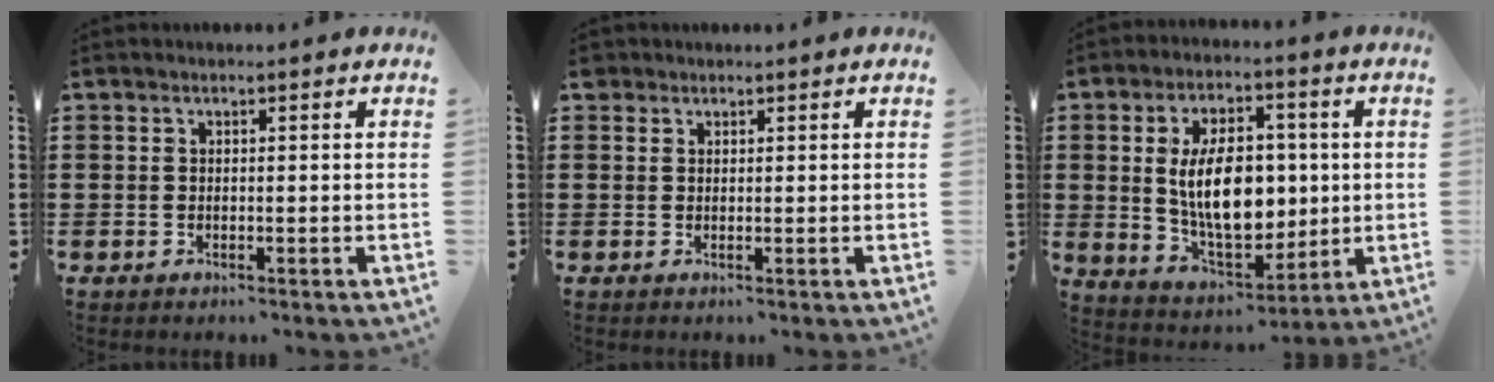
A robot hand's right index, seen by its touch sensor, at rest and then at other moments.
{"total": 1.1, "force": [0.8, 0.7, -0.1], "torque": [-0.002, 0.004, 0.015]}
{"total": 12.4, "force": [1.0, 7.0, 10.2], "torque": [-0.180, 0.000, 0.017]}